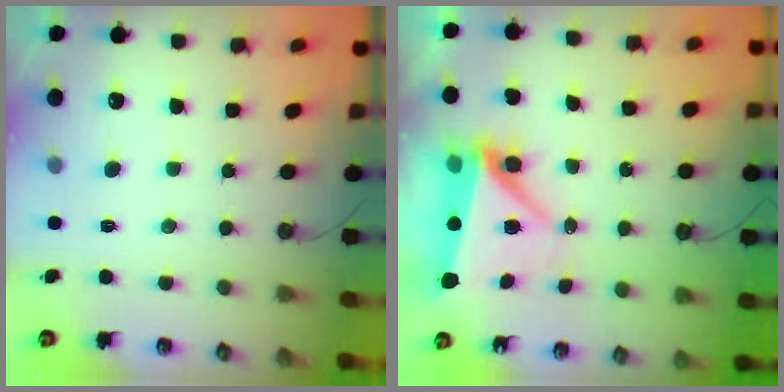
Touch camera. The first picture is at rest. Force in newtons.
{"total": 9.3, "press": 8.2, "slide": 4.3}